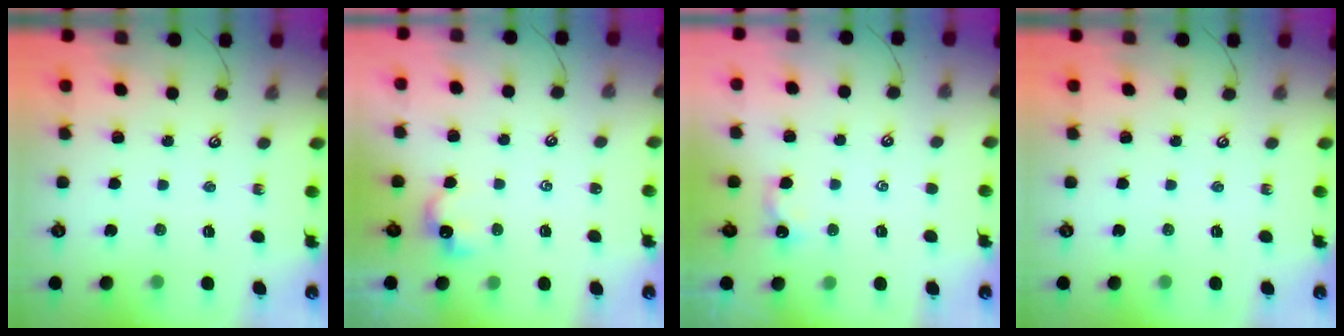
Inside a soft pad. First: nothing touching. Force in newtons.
{"total": 0.7, "press": 0.7, "slide": 0.3}
{"total": 1.2, "press": 1.1, "slide": 0.3}
{"total": 0.0}